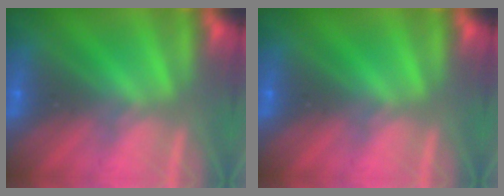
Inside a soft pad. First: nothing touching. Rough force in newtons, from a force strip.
{"total": 0.0}